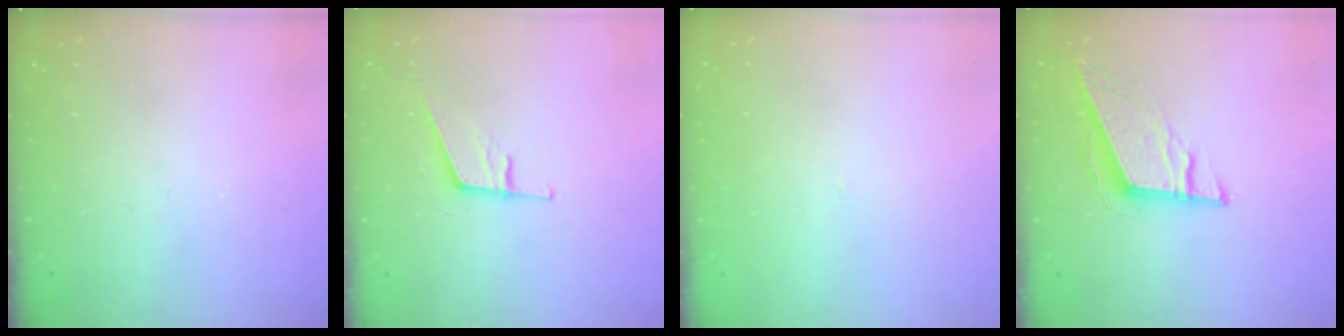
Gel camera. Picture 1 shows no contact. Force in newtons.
{"total": 7.7, "press": 7.4, "slide": 2.3}
{"total": 1.4, "press": 1.4, "slide": 0.1}
{"total": 10.1, "press": 9.8, "slide": 2.7}